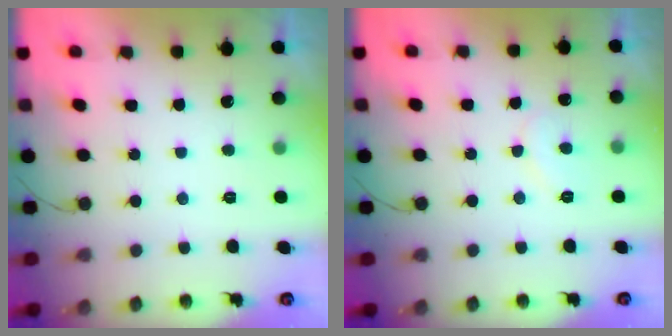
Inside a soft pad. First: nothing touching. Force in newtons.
{"total": 7.3, "press": 7.3, "slide": 0.5}